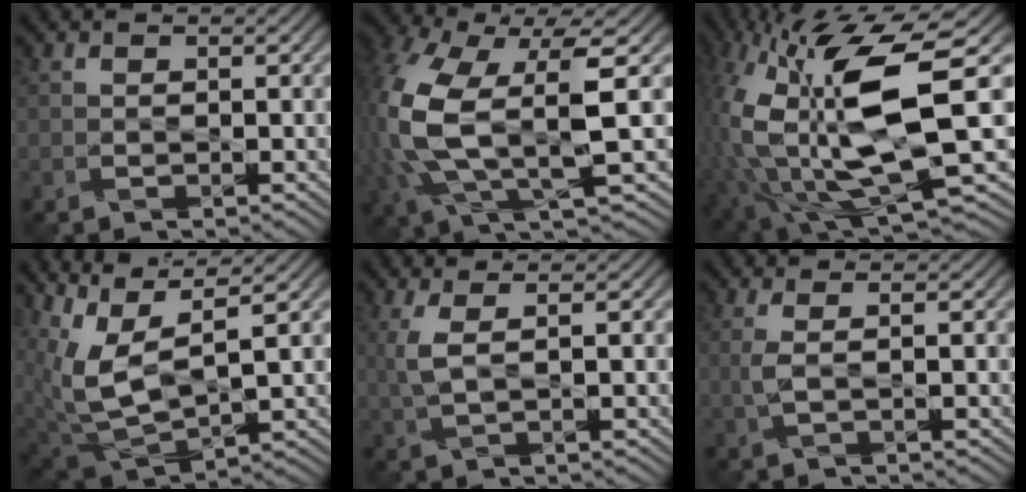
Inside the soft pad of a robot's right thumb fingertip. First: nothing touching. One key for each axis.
{"total": 13.7, "fx": 0.1, "fy": 5.9, "fz": 12.4, "tx": -0.316, "ty": -0.020, "tz": 0.008}
{"total": 14.8, "fx": 2.1, "fy": 5.0, "fz": 13.8, "tx": -0.304, "ty": -0.015, "tz": 0.054}
{"total": 9.8, "fx": 4.1, "fy": 3.7, "fz": 8.1, "tx": -0.213, "ty": 0.000, "tz": 0.089}
{"total": 3.0, "fx": 1.1, "fy": 0.7, "fz": 2.7, "tx": -0.078, "ty": 0.007, "tz": 0.023}
{"total": 1.7, "fx": 0.5, "fy": 0.1, "fz": 1.7, "tx": -0.041, "ty": 0.011, "tz": 0.008}